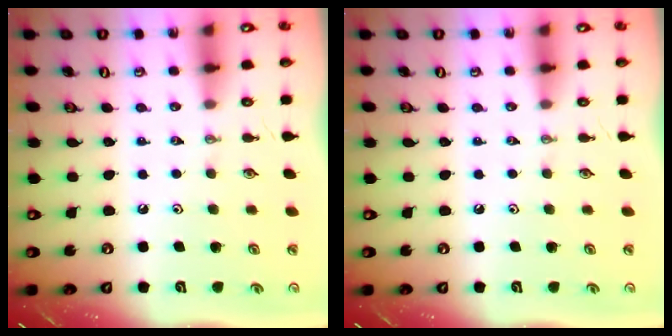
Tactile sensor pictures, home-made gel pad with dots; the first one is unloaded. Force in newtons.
{"total": 0.0}